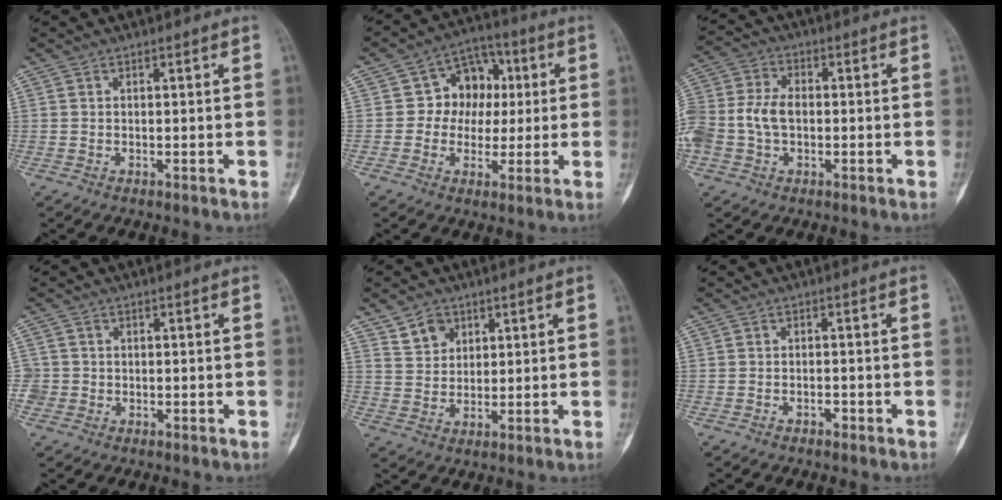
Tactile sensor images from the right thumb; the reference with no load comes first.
{"total": 10.2, "force": [1.1, 8.4, 5.6], "torque": [-0.026, 0.016, 0.009]}
{"total": 10.6, "force": [-1.1, 7.2, 7.7], "torque": [-0.175, 0.025, -0.026]}
{"total": 2.1, "force": [-0.6, 2.0, -0.1], "torque": [0.015, 0.009, -0.014]}
{"total": 5.0, "force": [2.9, 3.8, 1.5], "torque": [-0.006, -0.019, 0.058]}
{"total": 1.4, "force": [-1.0, 0.7, 0.7], "torque": [-0.010, 0.008, -0.017]}